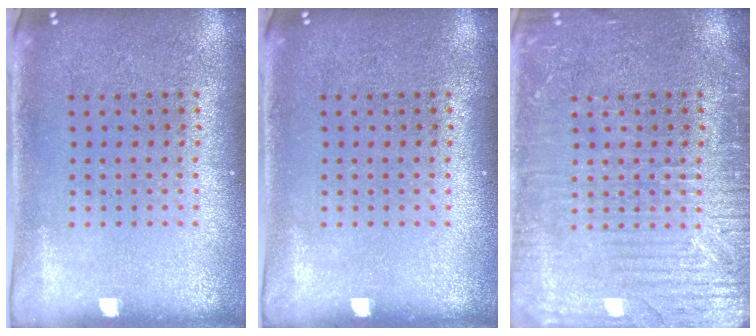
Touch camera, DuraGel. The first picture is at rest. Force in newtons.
{"total": 0.0}
{"total": 4.8, "press": 4.7, "slide": 0.6}